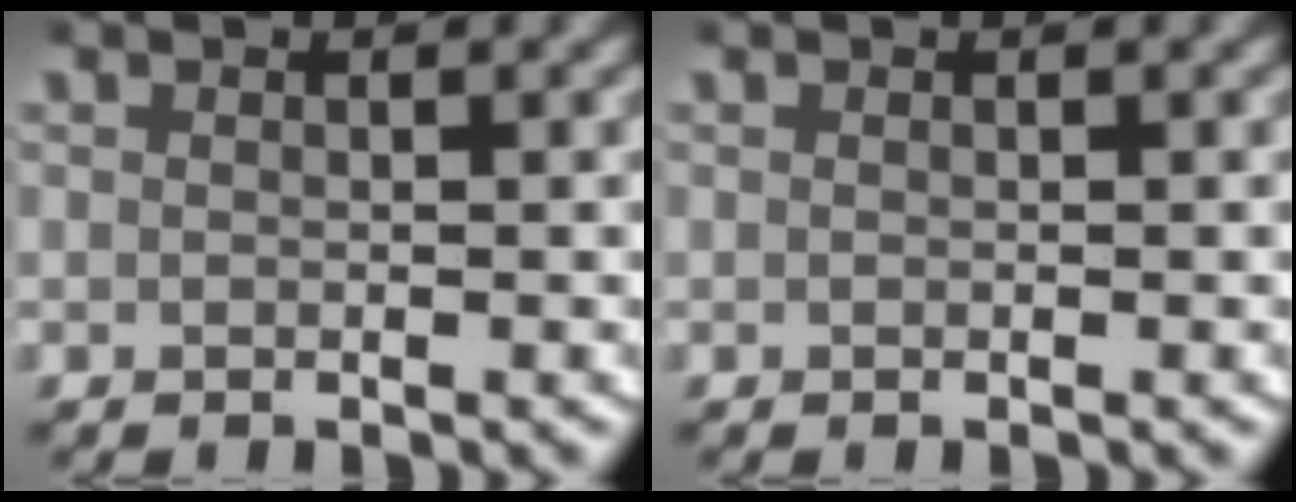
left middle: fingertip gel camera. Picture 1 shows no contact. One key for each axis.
{"total": 0.0}